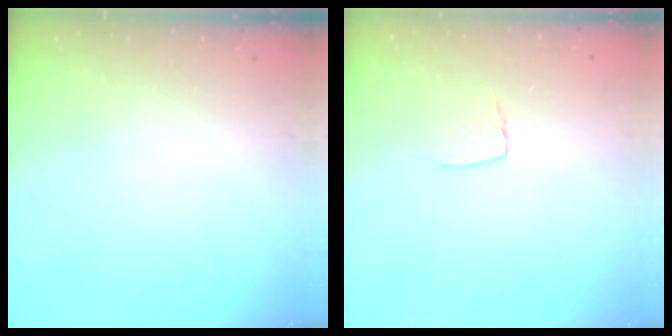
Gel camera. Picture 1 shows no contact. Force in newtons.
{"total": 4.9, "press": 4.8, "slide": 0.3}